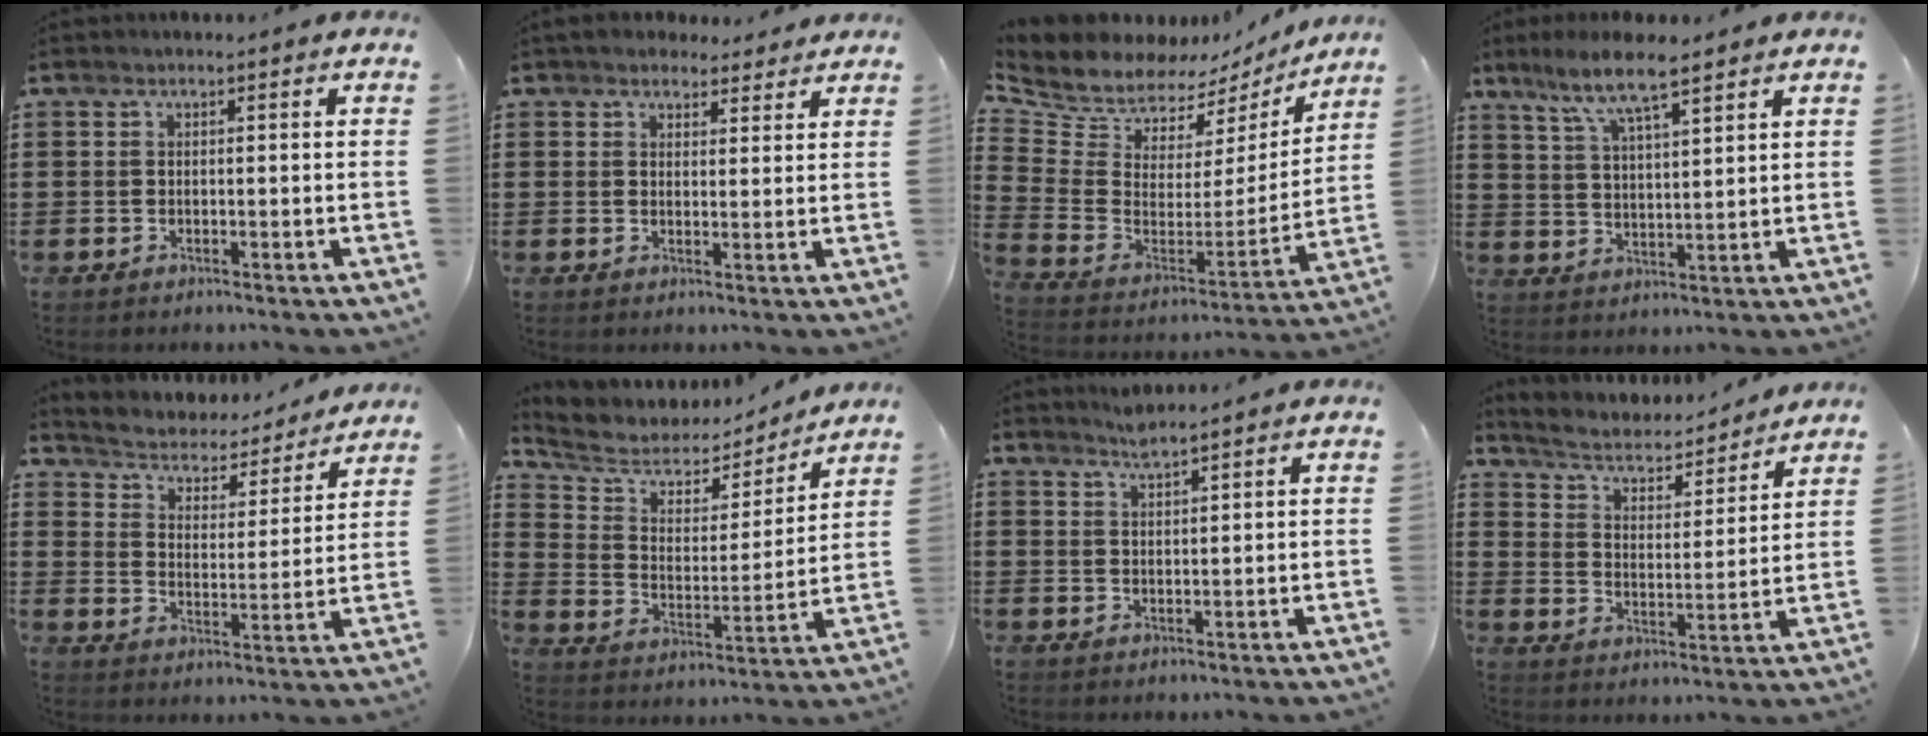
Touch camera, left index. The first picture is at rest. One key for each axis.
{"total": 3.5, "fx": 3.1, "fy": 1.6, "fz": 0.6, "tx": -0.022, "ty": -0.001, "tz": 0.058}
{"total": 8.2, "fx": 7.8, "fy": 2.7, "fz": 0.6, "tx": -0.069, "ty": -0.067, "tz": 0.138}
{"total": 6.8, "fx": 5.4, "fy": 0.8, "fz": 4.2, "tx": -0.098, "ty": -0.013, "tz": 0.092}
{"total": 3.5, "fx": 3.5, "fy": 0.6, "fz": 0.0, "tx": -0.024, "ty": -0.033, "tz": 0.050}
{"total": 5.7, "fx": 4.7, "fy": 2.9, "fz": 1.5, "tx": -0.064, "ty": -0.026, "tz": 0.075}
{"total": 2.1, "fx": 2.0, "fy": -0.1, "fz": 0.7, "tx": -0.017, "ty": 0.001, "tz": 0.038}
{"total": 3.5, "fx": 3.2, "fy": 0.8, "fz": 0.9, "tx": -0.037, "ty": -0.027, "tz": 0.046}